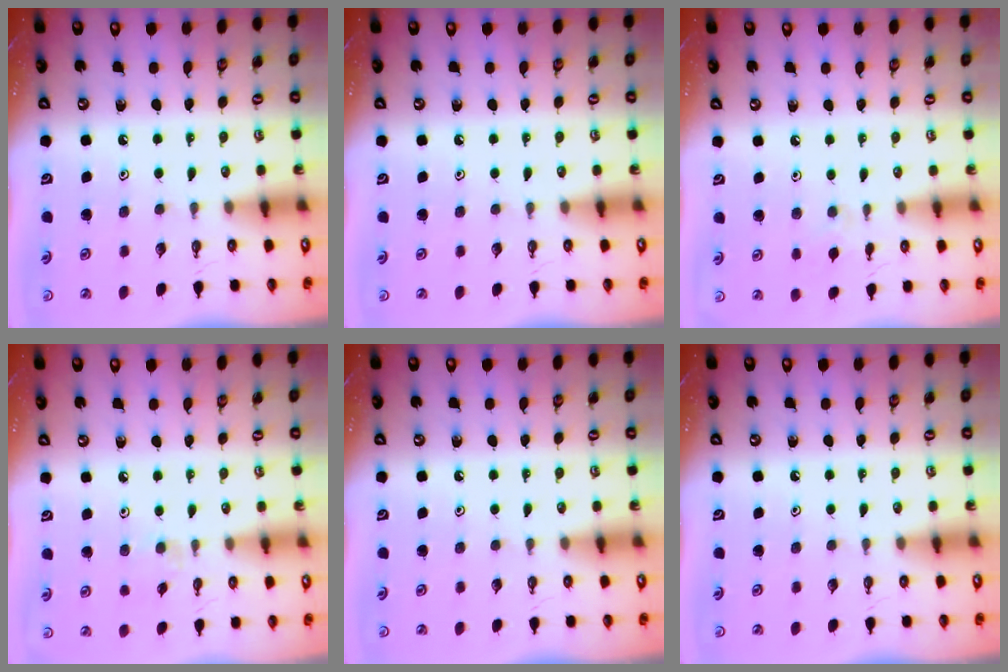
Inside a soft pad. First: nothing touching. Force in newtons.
{"total": 0.0}
{"total": 5.7, "press": 5.6, "slide": 0.8}
{"total": 3.1, "press": 3.0, "slide": 0.4}
{"total": 0.0}
{"total": 0.0}